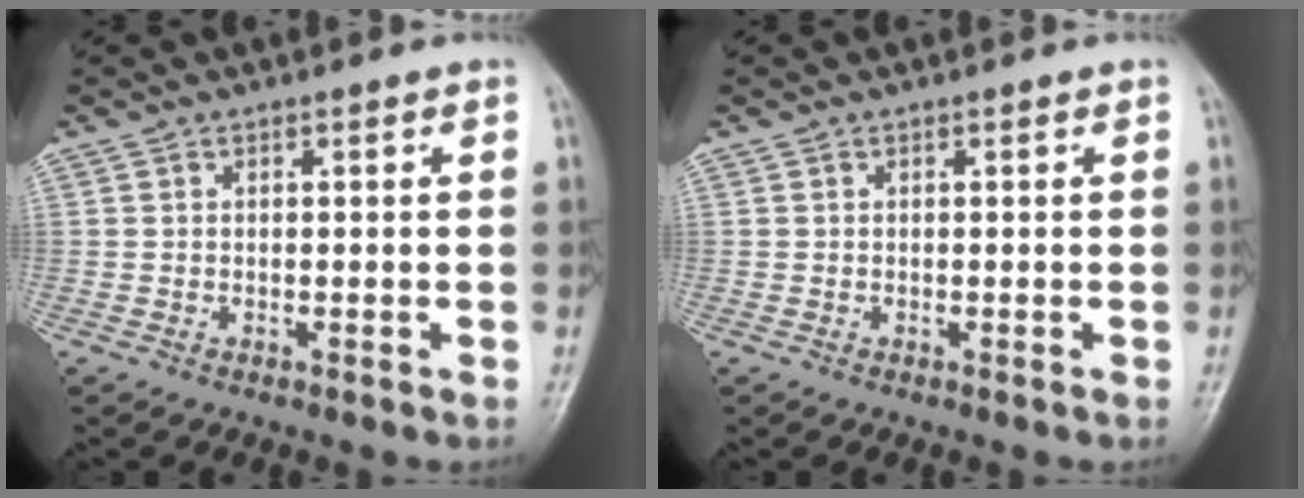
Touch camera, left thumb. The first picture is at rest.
{"total": 0.0}